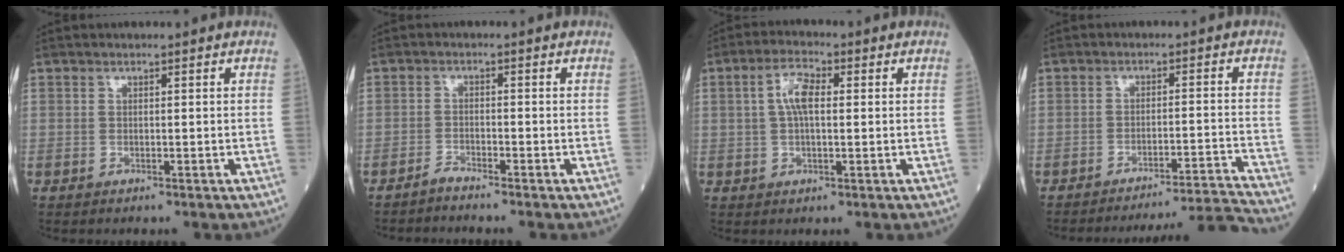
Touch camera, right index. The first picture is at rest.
{"total": 1.6, "force": [-1.6, -0.4, 0.0], "torque": [-0.001, -0.007, -0.030]}
{"total": 5.1, "force": [0.9, 1.8, 4.7], "torque": [-0.096, 0.014, 0.017]}
{"total": 11.7, "force": [-11.2, -3.6, 0.7], "torque": [0.009, -0.002, -0.162]}